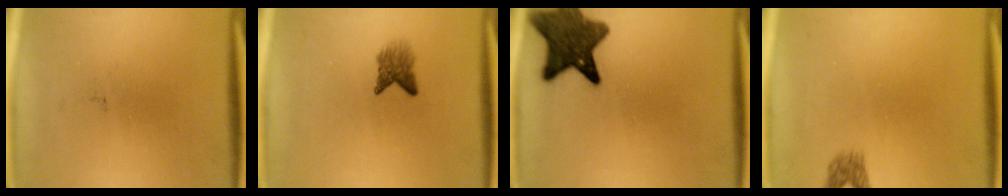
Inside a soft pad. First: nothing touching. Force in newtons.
{"total": 2.8}
{"total": 10.5}
{"total": 1.6}